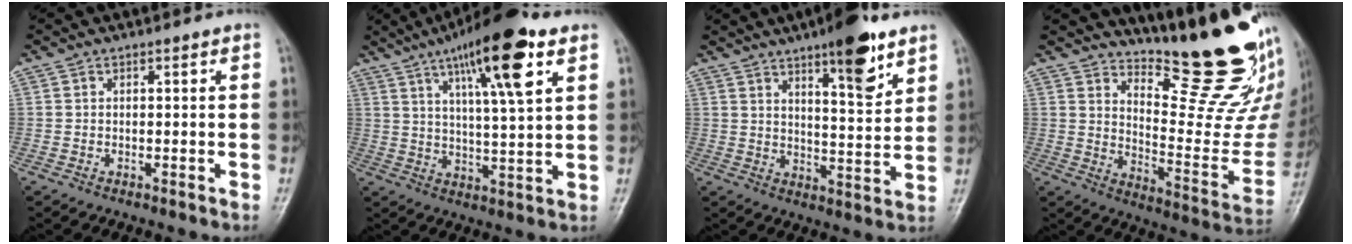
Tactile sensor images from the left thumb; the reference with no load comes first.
{"total": 16.5, "force": [8.3, 3.4, 13.8], "torque": [-0.214, -0.022, 0.133]}
{"total": 14.1, "force": [8.7, 3.6, 10.5], "torque": [-0.131, -0.051, 0.131]}
{"total": 21.4, "force": [16.6, 5.0, 12.5], "torque": [-0.135, -0.147, 0.239]}